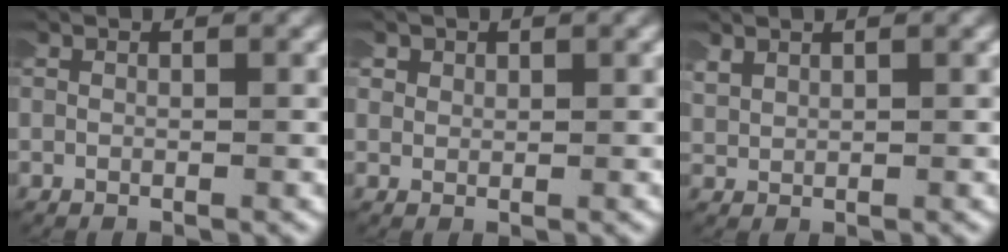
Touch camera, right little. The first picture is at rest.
{"total": 1.4, "force": [0.5, 1.3, 0.4], "torque": [-0.018, 0.000, 0.007]}
{"total": 1.7, "force": [1.1, 0.9, 0.8], "torque": [-0.024, -0.003, 0.029]}